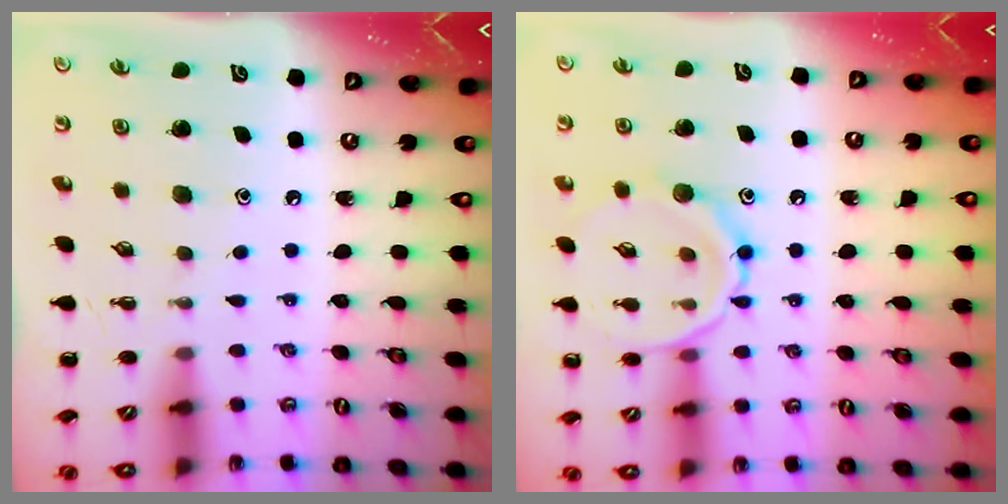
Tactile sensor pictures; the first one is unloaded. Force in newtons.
{"total": 12.6, "press": 12.6, "slide": 0.6}